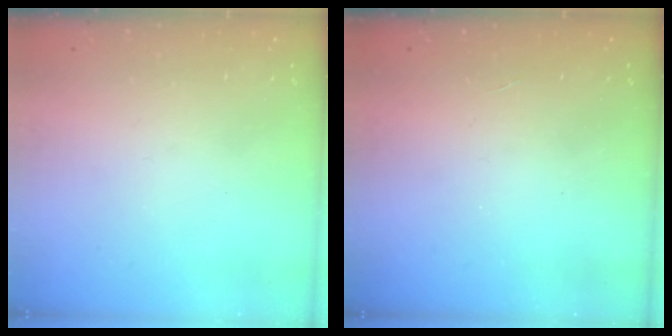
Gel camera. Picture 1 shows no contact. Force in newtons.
{"total": 2.1, "press": 2.1, "slide": 0.4}